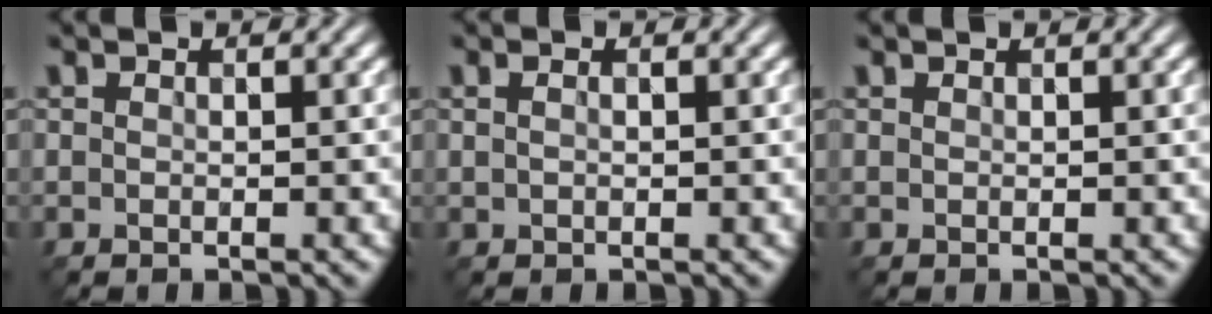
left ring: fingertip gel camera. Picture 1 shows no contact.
{"total": 1.2, "force": [0.5, 0.7, 0.8], "torque": [-0.016, -0.001, 0.002]}
{"total": 0.0}